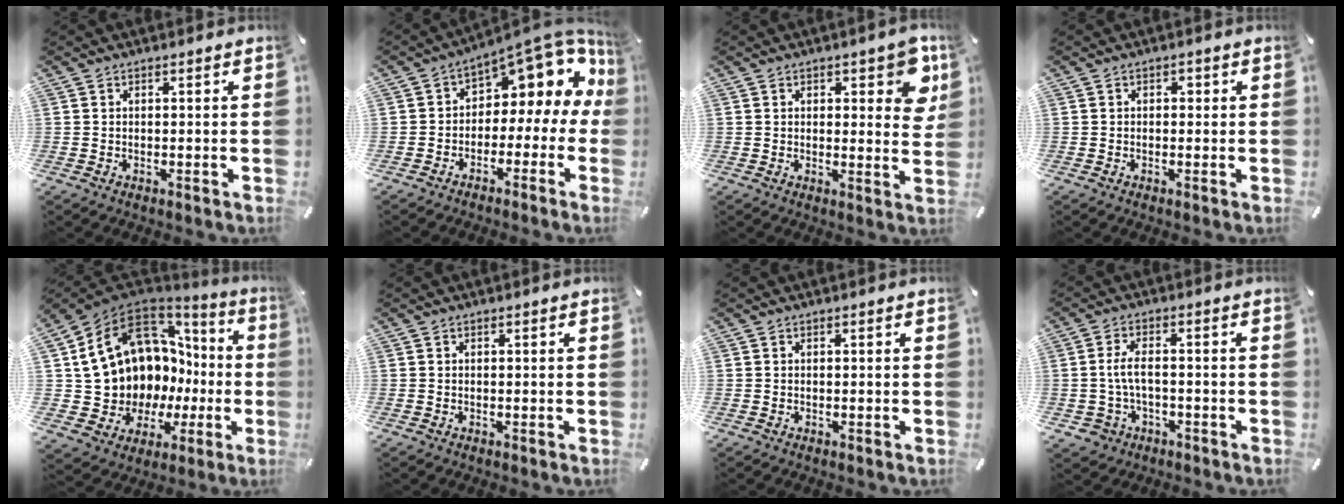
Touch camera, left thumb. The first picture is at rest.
{"total": 9.3, "force": [5.4, 5.2, 5.5], "torque": [-0.076, -0.051, 0.089]}
{"total": 8.3, "force": [3.6, 3.8, 6.4], "torque": [-0.069, -0.018, 0.057]}
{"total": 1.1, "force": [-0.2, 0.9, 0.5], "torque": [-0.011, 0.006, -0.006]}
{"total": 16.9, "force": [5.0, 13.4, 9.0], "torque": [-0.156, -0.069, 0.135]}
{"total": 0.0}
{"total": 0.0}
{"total": 5.5, "force": [-0.9, 3.7, 4.0], "torque": [-0.089, 0.007, -0.019]}